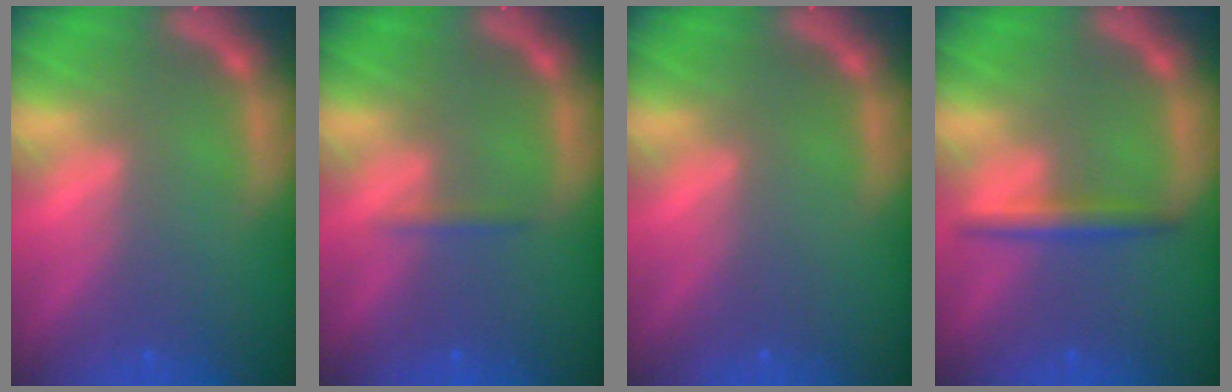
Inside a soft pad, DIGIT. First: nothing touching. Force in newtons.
{"total": 0.9}
{"total": 0.0}
{"total": 2.4}